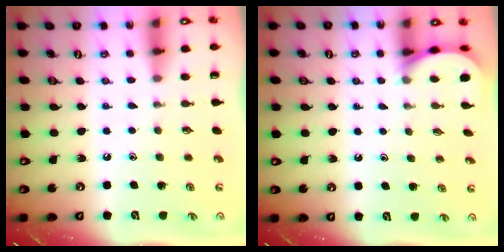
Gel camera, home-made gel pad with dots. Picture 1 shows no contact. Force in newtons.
{"total": 2.5, "press": 2.5, "slide": 0.3}